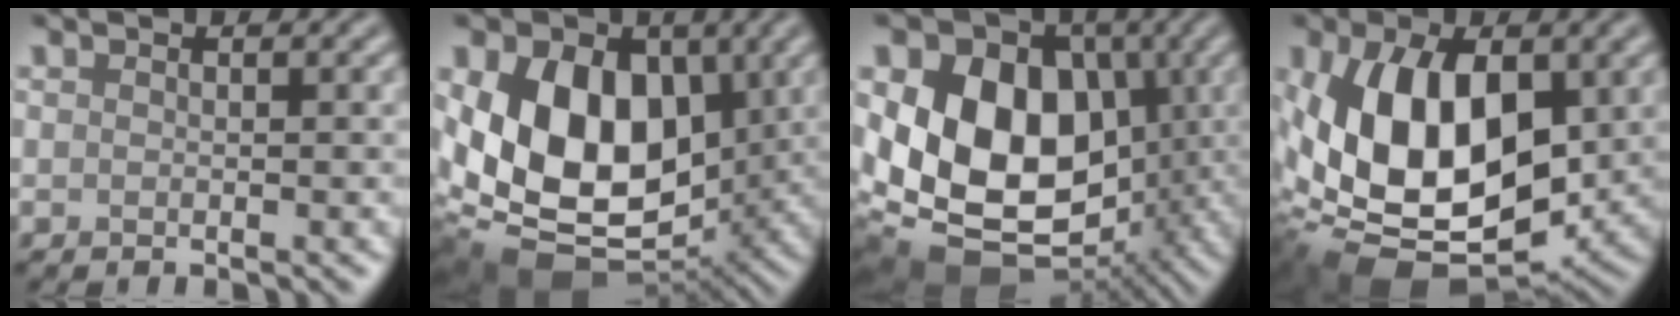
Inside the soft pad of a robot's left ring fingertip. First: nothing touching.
{"total": 14.0, "force": [1.7, 9.7, 10.0], "torque": [-0.180, -0.010, 0.025]}
{"total": 16.7, "force": [-0.1, 12.5, 11.1], "torque": [-0.167, 0.004, -0.009]}
{"total": 14.2, "force": [0.2, 8.8, 11.1], "torque": [-0.207, -0.026, 0.002]}